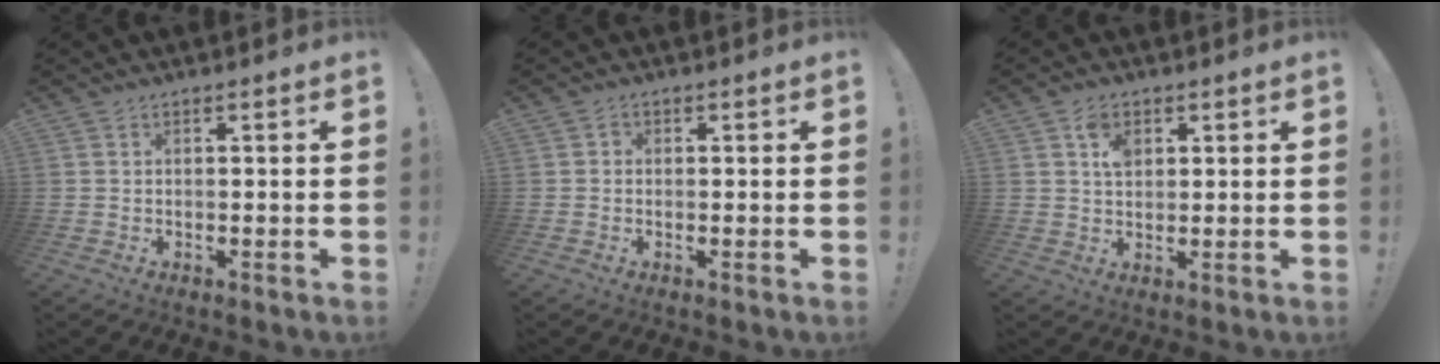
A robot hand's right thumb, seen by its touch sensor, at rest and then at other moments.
{"total": 0.9, "force": [-0.3, 0.8, 0.4], "torque": [-0.012, 0.005, -0.004]}
{"total": 4.9, "force": [2.0, 3.4, 2.9], "torque": [-0.036, -0.003, 0.032]}